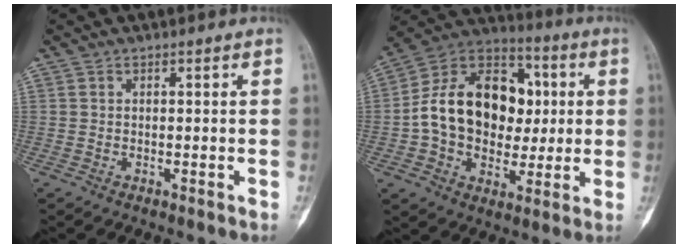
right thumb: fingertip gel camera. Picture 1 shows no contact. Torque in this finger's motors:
{"motor_torque": [2.11, 2.81, 1.10, -0.79, 0.50]}